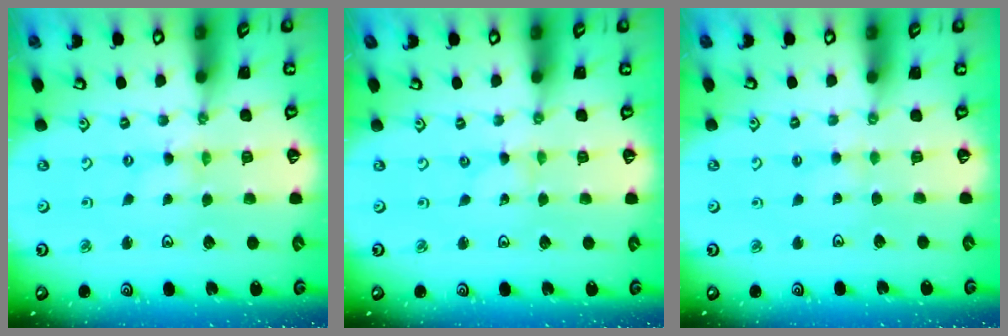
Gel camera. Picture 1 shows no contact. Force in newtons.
{"total": 0.0}
{"total": 2.3, "press": 2.2, "slide": 0.5}